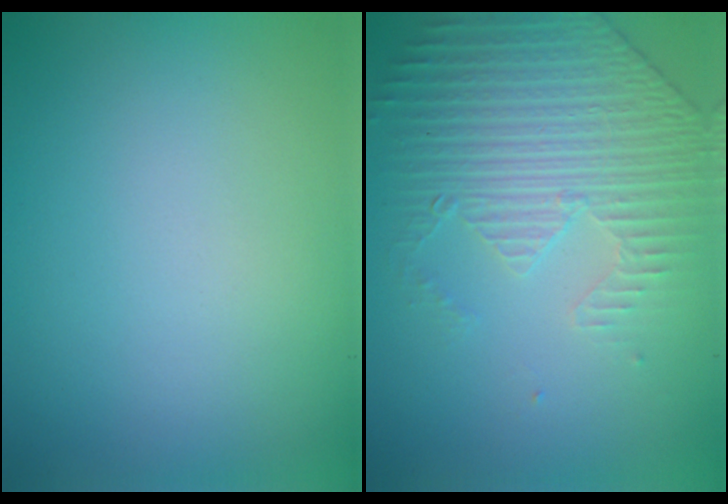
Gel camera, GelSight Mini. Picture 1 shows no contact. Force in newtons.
{"total": 4.4, "press": 3.6, "slide": 2.6}